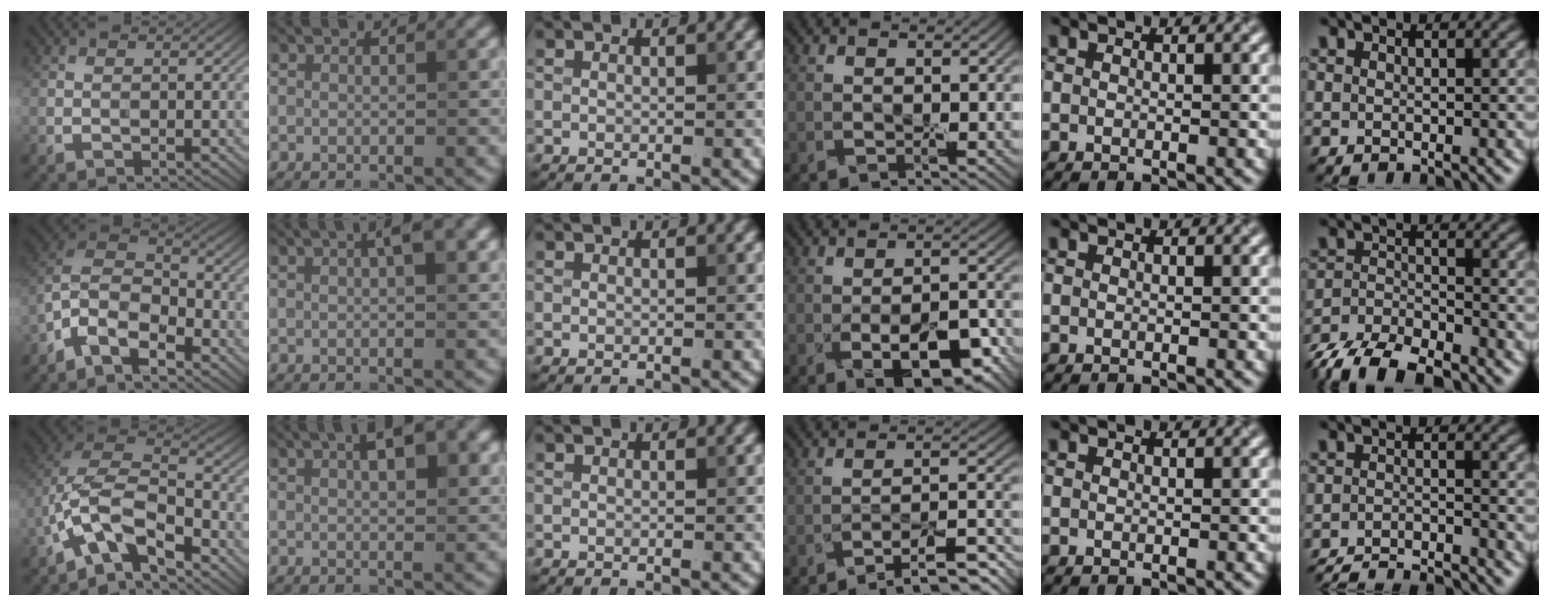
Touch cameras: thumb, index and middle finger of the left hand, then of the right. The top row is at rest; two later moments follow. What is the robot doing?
{"motion": "peel", "object": "velcro strap"}